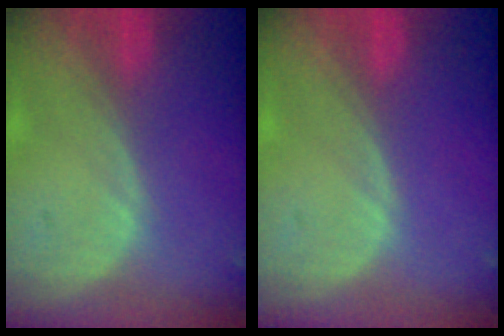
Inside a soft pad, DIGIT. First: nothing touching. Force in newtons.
{"total": 0.0}